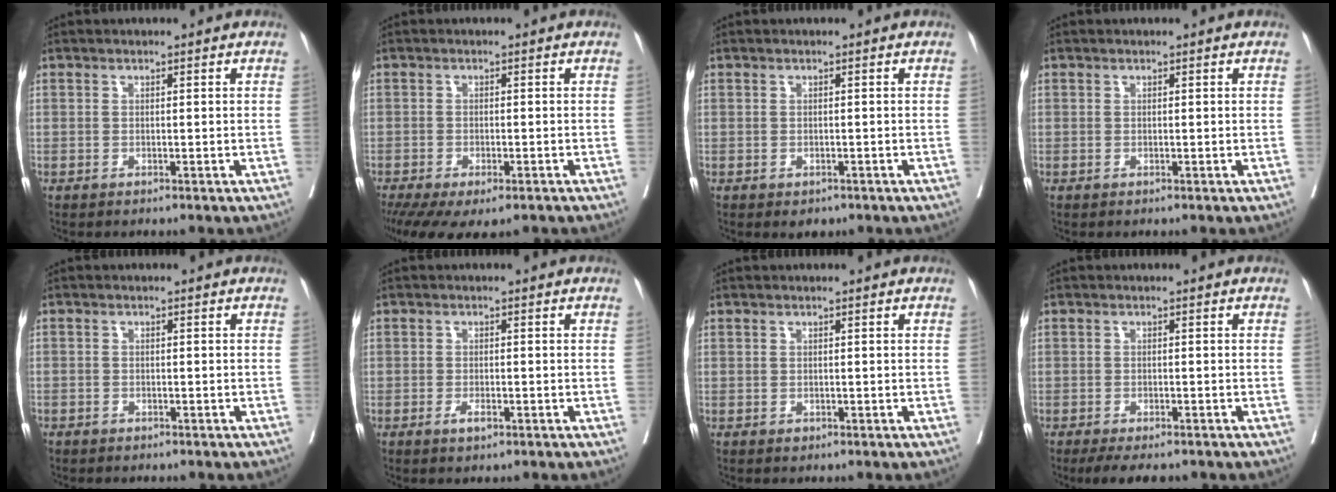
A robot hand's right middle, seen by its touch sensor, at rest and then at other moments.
{"total": 10.7, "force": [-7.7, 3.9, 6.4], "torque": [-0.119, -0.016, -0.112]}
{"total": 1.8, "force": [-1.2, 1.1, 0.7], "torque": [-0.006, -0.001, -0.009]}
{"total": 0.0}
{"total": 1.3, "force": [-1.0, 0.9, 0.1], "torque": [-0.012, 0.002, -0.018]}
{"total": 1.8, "force": [-1.0, 0.6, 1.4], "torque": [-0.023, 0.000, -0.015]}
{"total": 0.5, "force": [-0.3, 0.4, 0.2], "torque": [-0.001, 0.002, -0.003]}
{"total": 2.1, "force": [-1.7, 0.8, 1.1], "torque": [-0.010, -0.004, -0.021]}